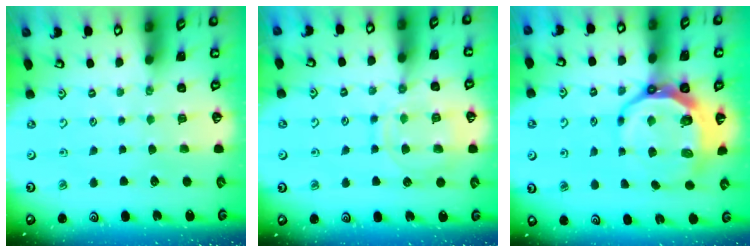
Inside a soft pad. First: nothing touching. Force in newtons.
{"total": 12.8, "press": 12.7, "slide": 1.3}
{"total": 11.0, "press": 10.1, "slide": 4.2}